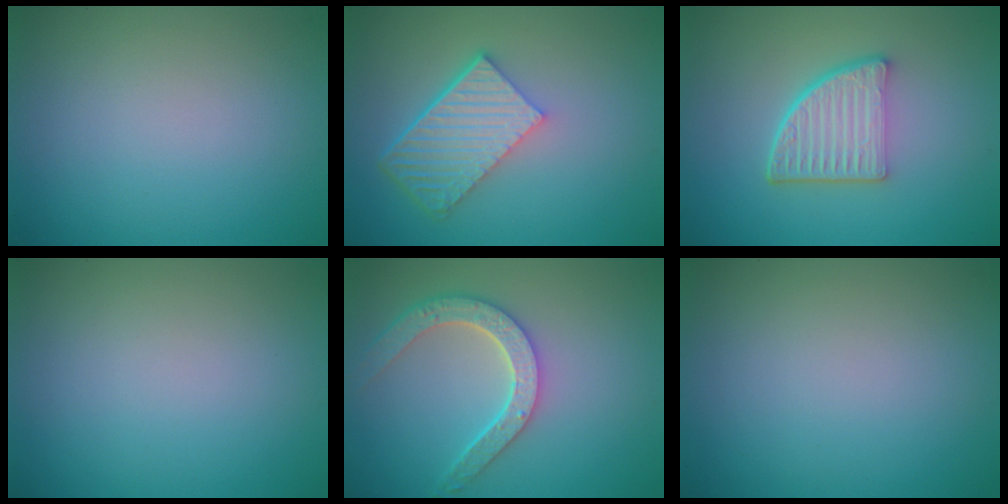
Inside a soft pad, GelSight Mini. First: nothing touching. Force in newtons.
{"total": 6.2, "press": 4.4, "slide": 4.3}
{"total": 5.3, "press": 3.8, "slide": 3.7}
{"total": 0.0}
{"total": 4.6, "press": 3.8, "slide": 2.7}
{"total": 0.0}